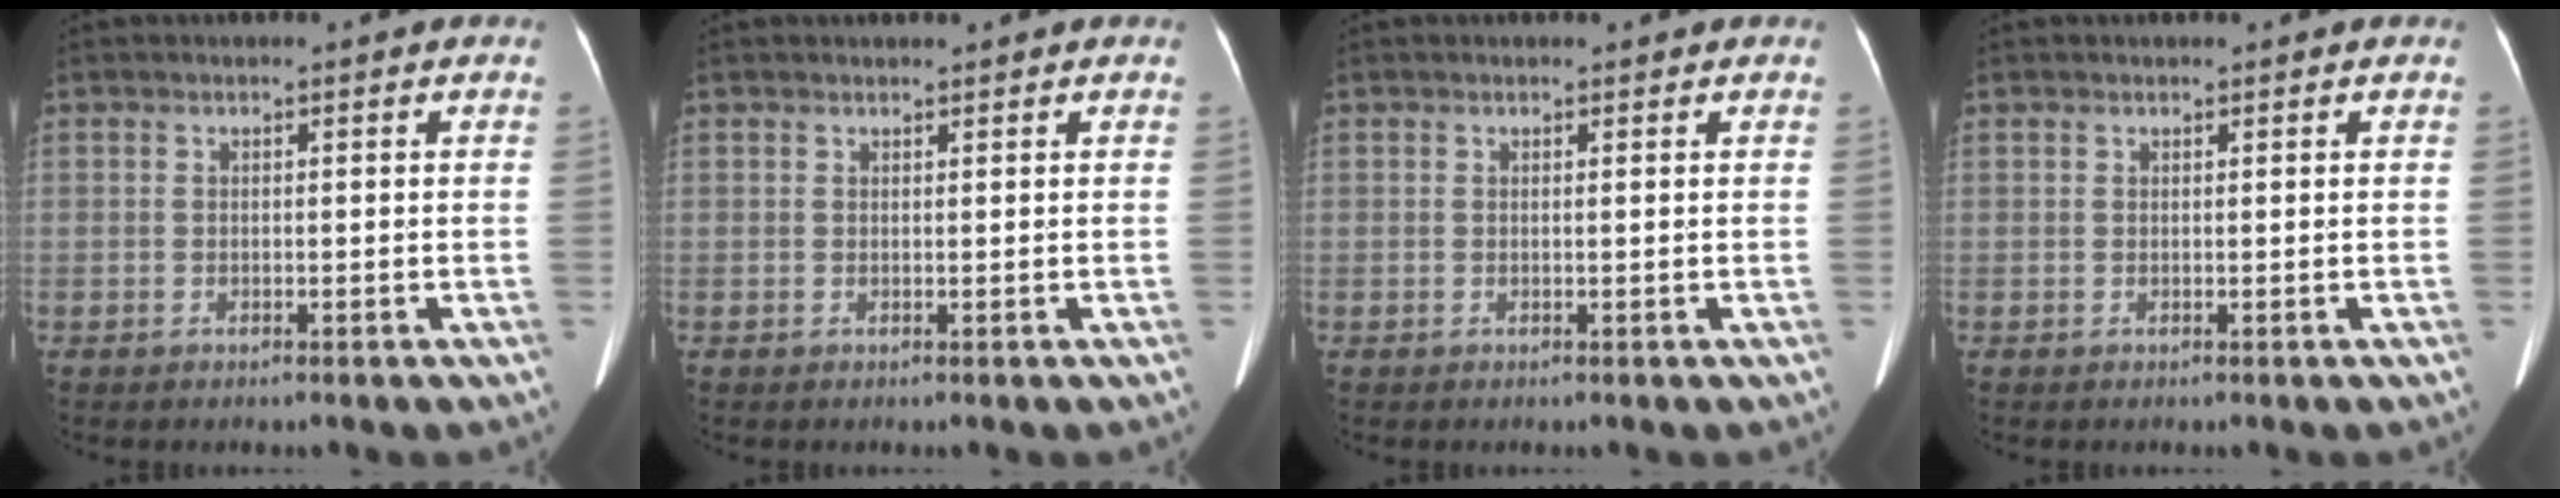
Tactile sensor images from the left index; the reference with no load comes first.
{"total": 1.8, "force": [1.7, 0.1, 0.6], "torque": [-0.007, 0.007, 0.021]}
{"total": 1.3, "force": [1.2, 0.0, 0.4], "torque": [-0.007, -0.007, 0.011]}
{"total": 0.7, "force": [0.6, 0.1, 0.2], "torque": [-0.007, 0.003, 0.011]}